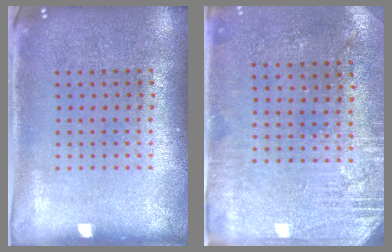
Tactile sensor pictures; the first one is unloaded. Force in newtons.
{"total": 2.8, "press": 2.5, "slide": 1.4}